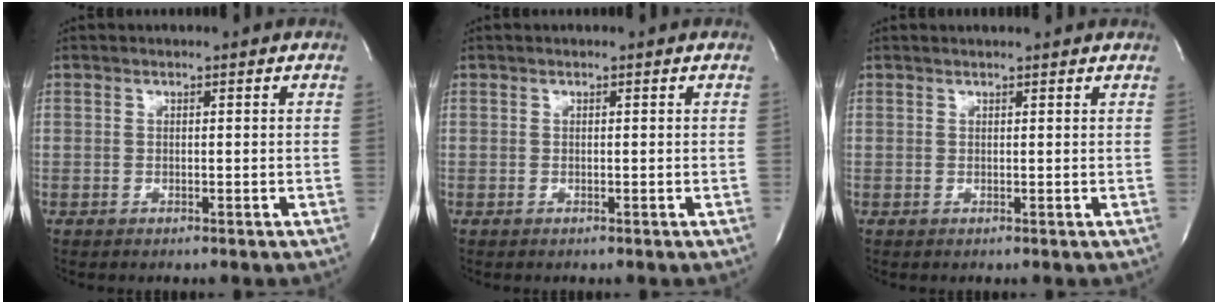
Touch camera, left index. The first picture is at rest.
{"total": 0.0}
{"total": 3.7, "force": [3.5, 0.4, 1.2], "torque": [-0.019, 0.019, 0.038]}